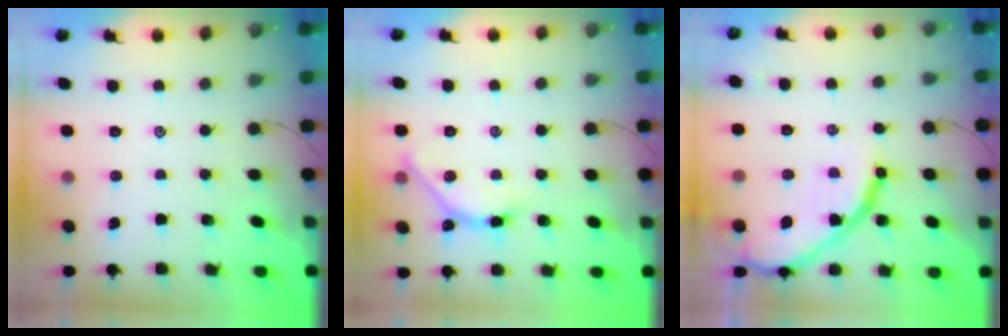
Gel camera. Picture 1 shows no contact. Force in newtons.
{"total": 5.6, "press": 5.5, "slide": 0.8}
{"total": 14.6, "press": 14.5, "slide": 1.3}